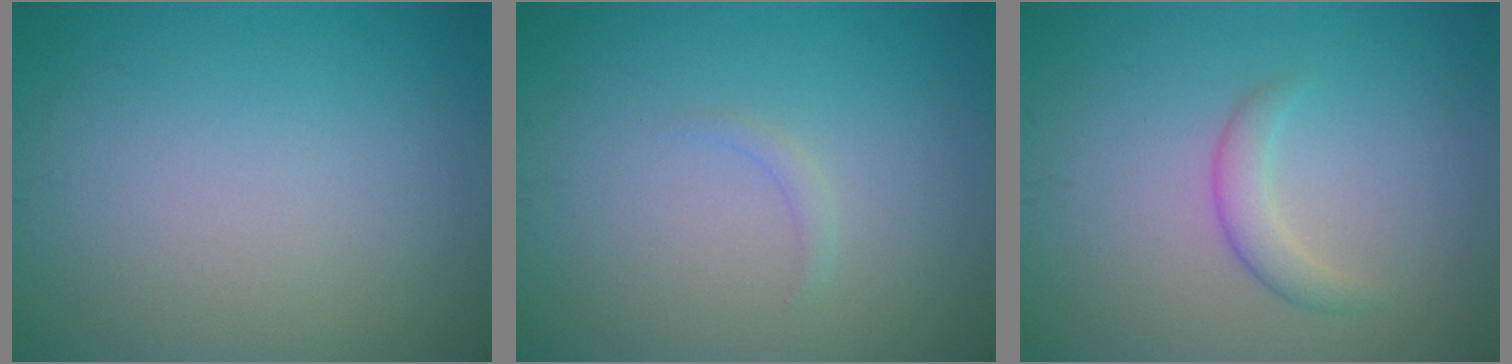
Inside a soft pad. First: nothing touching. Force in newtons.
{"total": 0.7, "press": 0.7, "slide": 0.1}
{"total": 1.9, "press": 1.9, "slide": 0.1}